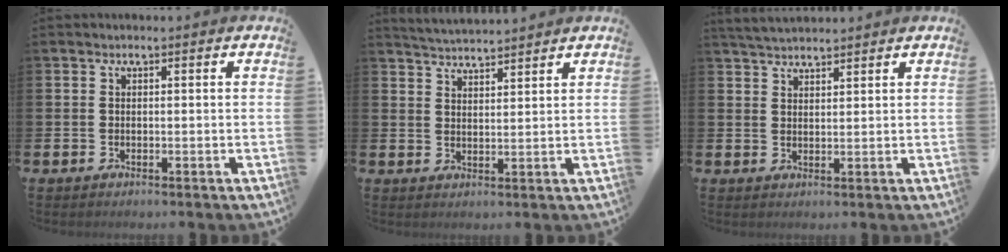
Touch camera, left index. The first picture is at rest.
{"total": 3.8, "force": [3.8, 0.0, 0.0], "torque": [-0.009, -0.022, 0.070]}
{"total": 3.5, "force": [3.4, 0.6, 0.6], "torque": [-0.016, -0.011, 0.064]}